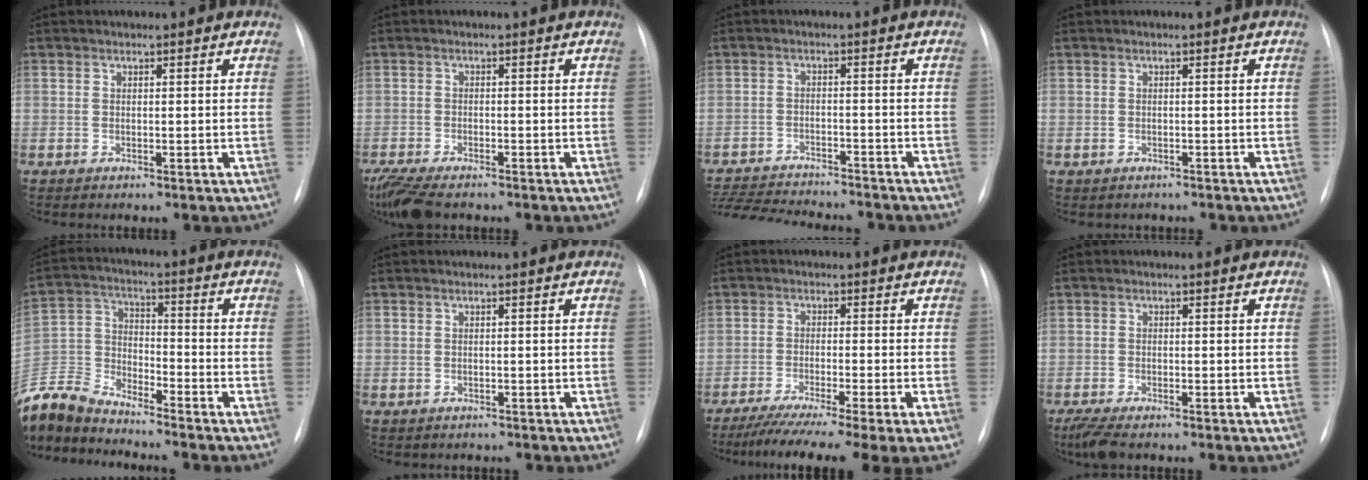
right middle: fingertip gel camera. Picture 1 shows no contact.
{"total": 8.3, "force": [-6.6, 2.3, 4.4], "torque": [-0.083, -0.019, -0.111]}
{"total": 15.3, "force": [-14.2, 2.1, 5.2], "torque": [-0.113, -0.012, -0.207]}
{"total": 1.5, "force": [-1.2, 1.0, 0.0], "torque": [-0.006, 0.005, -0.016]}
{"total": 12.1, "force": [-11.8, 1.1, 2.5], "torque": [-0.061, 0.007, -0.236]}
{"total": 1.1, "force": [-0.8, 0.8, 0.0], "torque": [-0.006, 0.002, -0.010]}
{"total": 13.7, "force": [-10.2, -0.4, 9.1], "torque": [-0.123, -0.039, -0.159]}
{"total": 4.6, "force": [-3.4, 1.3, 2.8], "torque": [-0.057, -0.014, -0.056]}